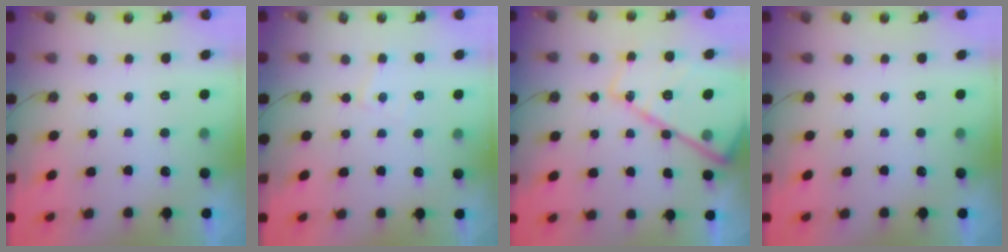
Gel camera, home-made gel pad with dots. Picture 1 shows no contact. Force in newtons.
{"total": 5.3, "press": 5.2, "slide": 0.7}
{"total": 20.9, "press": 20.8, "slide": 2.0}
{"total": 0.0}